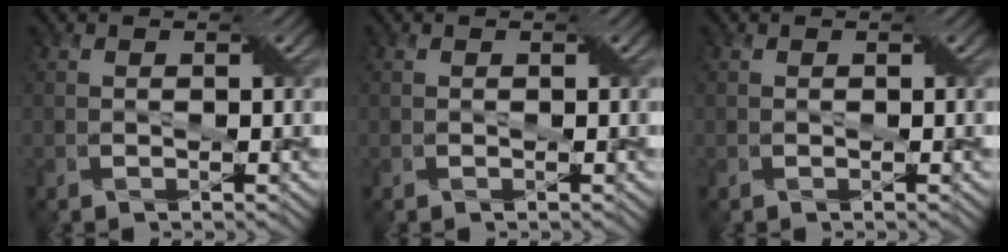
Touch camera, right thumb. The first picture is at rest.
{"total": 0.0}
{"total": 0.0}